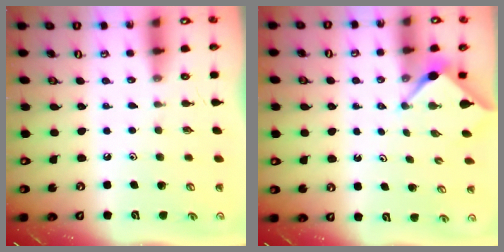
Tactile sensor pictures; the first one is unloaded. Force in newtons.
{"total": 3.1, "press": 3.0, "slide": 0.3}